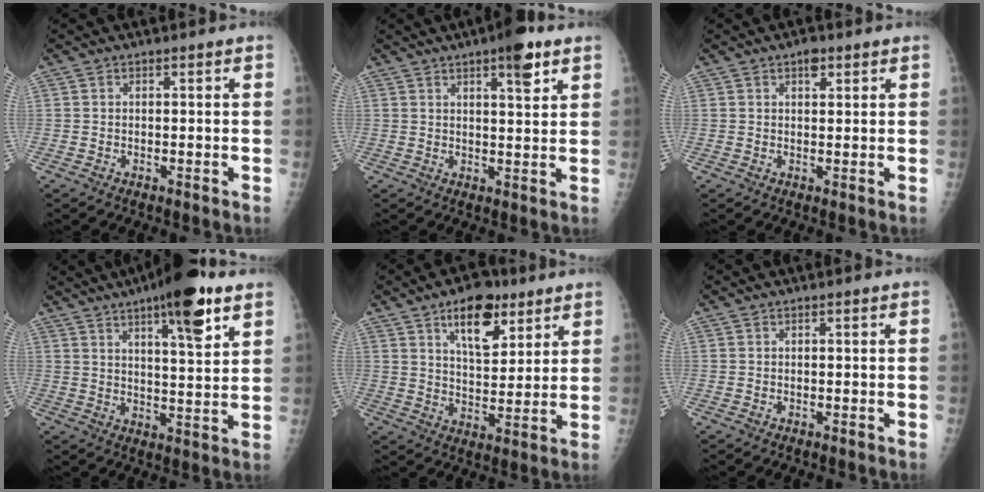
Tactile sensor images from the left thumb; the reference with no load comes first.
{"total": 6.6, "force": [3.9, 1.7, 5.0], "torque": [-0.062, -0.018, 0.052]}
{"total": 2.3, "force": [1.4, 1.2, 1.3], "torque": [-0.010, -0.005, 0.021]}
{"total": 13.3, "force": [7.8, 3.1, 10.3], "torque": [-0.135, -0.034, 0.114]}
{"total": 11.5, "force": [6.6, 5.6, 7.5], "torque": [-0.090, -0.036, 0.107]}
{"total": 0.0}